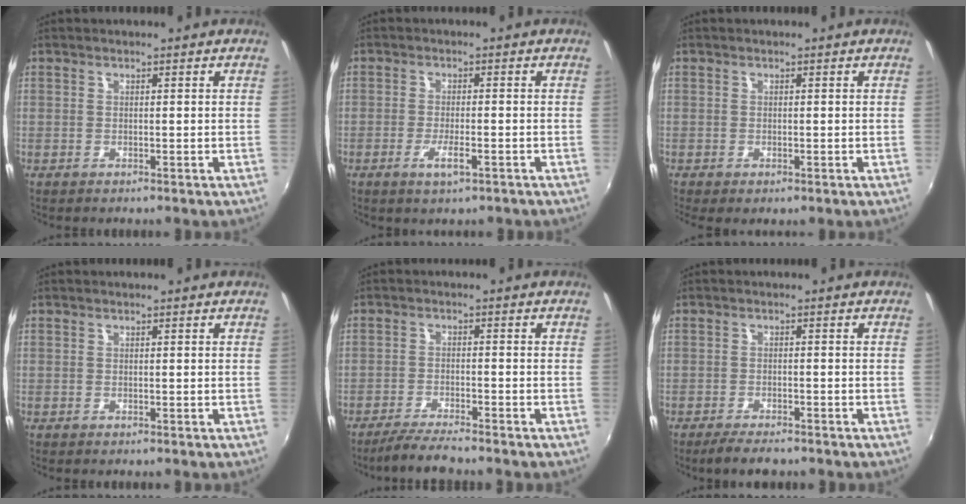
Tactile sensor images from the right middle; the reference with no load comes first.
{"total": 3.8, "force": [-2.1, 0.8, 3.1], "torque": [-0.067, -0.006, -0.036]}
{"total": 1.5, "force": [-0.7, 0.5, 1.3], "torque": [-0.022, -0.007, -0.008]}
{"total": 0.0}
{"total": 5.6, "force": [-5.0, -0.1, 2.5], "torque": [-0.068, -0.013, -0.091]}
{"total": 4.7, "force": [-3.9, 1.1, 2.4], "torque": [-0.059, -0.013, -0.069]}